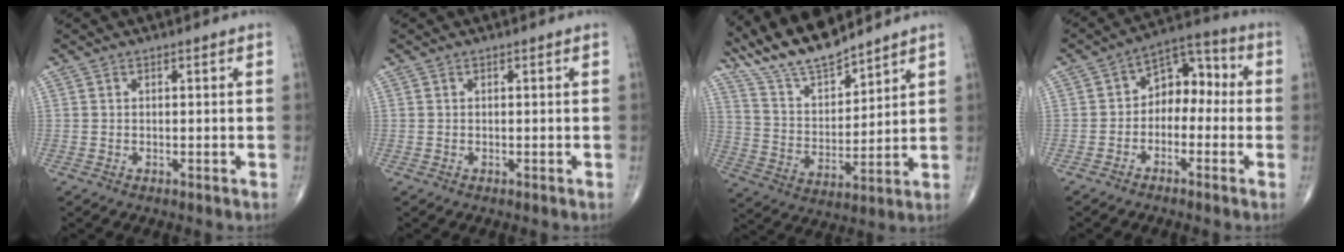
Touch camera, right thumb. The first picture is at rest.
{"total": 0.0}
{"total": 12.9, "force": [11.7, 2.6, 4.7], "torque": [-0.074, -0.056, 0.229]}
{"total": 8.6, "force": [-1.1, 6.0, 6.1], "torque": [-0.054, 0.046, -0.036]}